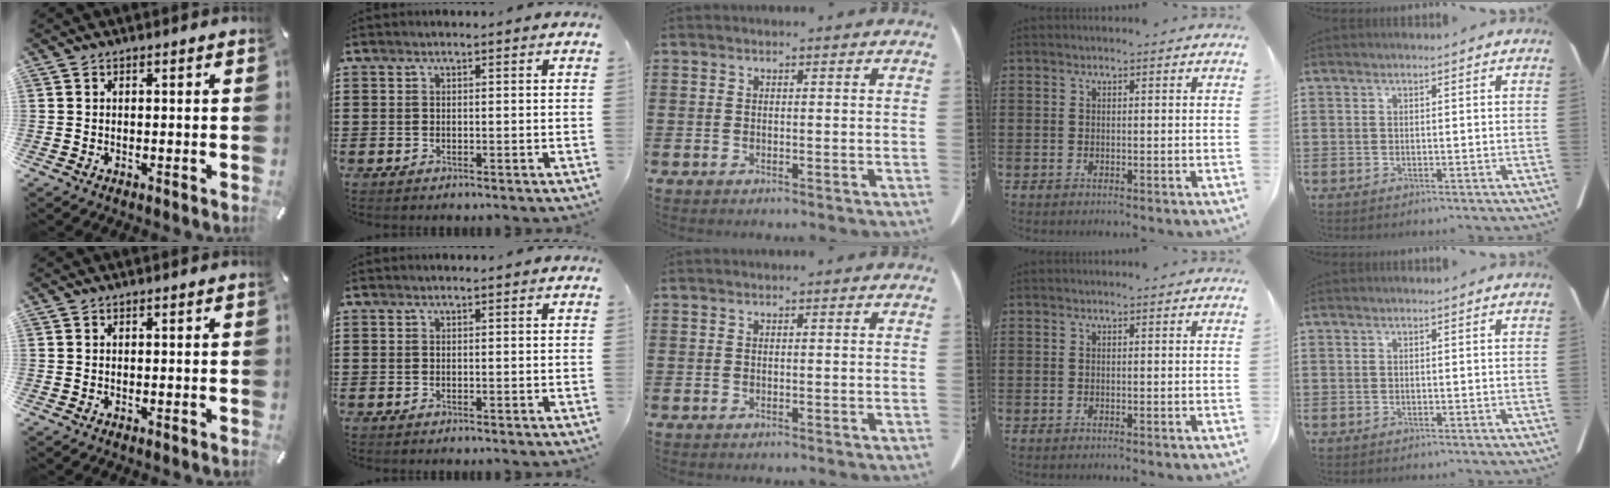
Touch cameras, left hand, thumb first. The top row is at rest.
{}